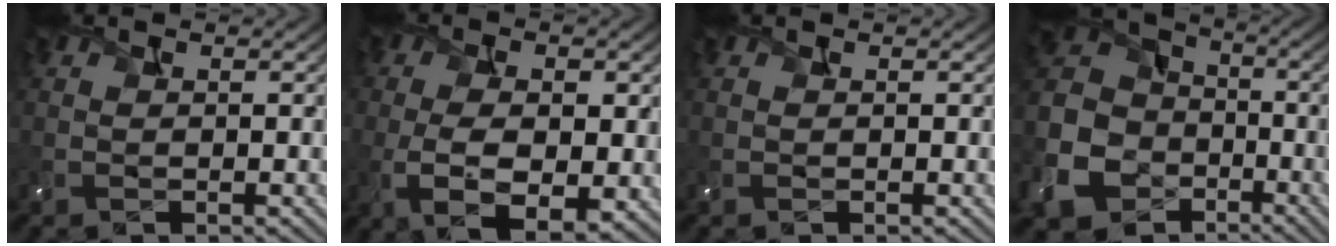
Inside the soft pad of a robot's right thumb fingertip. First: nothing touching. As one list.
[{"total": 9.3, "force": [-1.3, 5.0, 7.7], "torque": [-0.143, -0.008, -0.014]}, {"total": 0.0}, {"total": 16.7, "force": [-7.1, 13.4, 6.9], "torque": [-0.233, -0.050, -0.134]}]